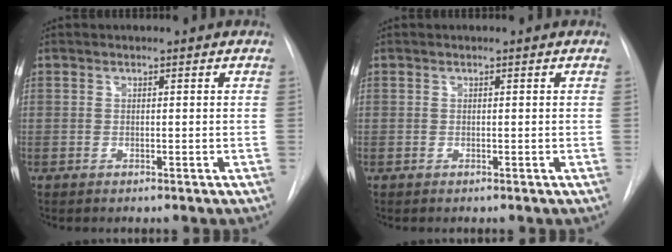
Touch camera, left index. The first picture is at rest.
{"total": 0.0}